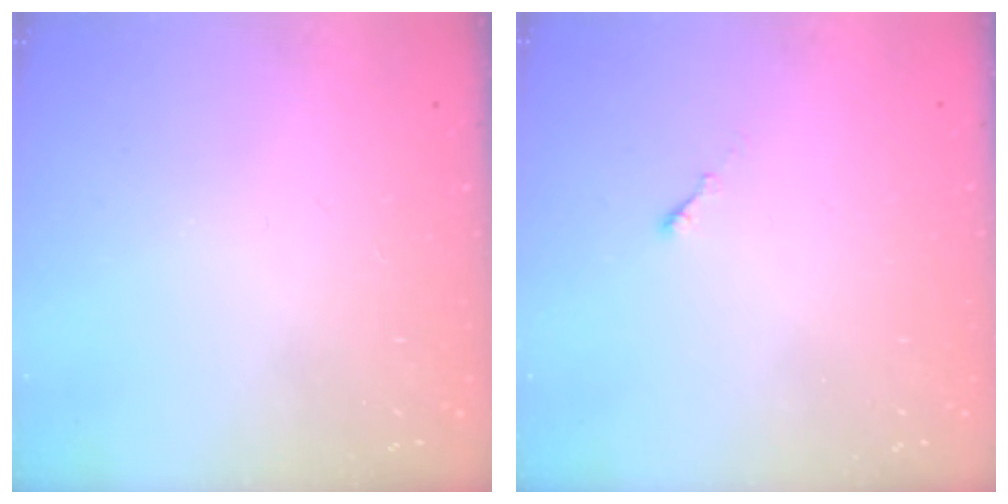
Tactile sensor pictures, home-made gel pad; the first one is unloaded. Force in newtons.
{"total": 0.0}